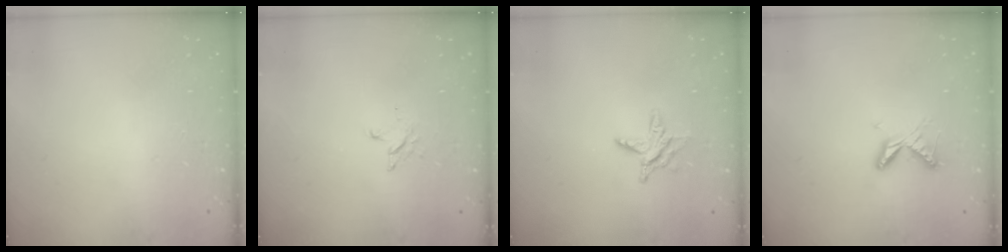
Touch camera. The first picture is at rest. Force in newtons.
{"total": 2.6, "press": 2.6, "slide": 0.3}
{"total": 6.3, "press": 6.3, "slide": 0.5}
{"total": 6.3, "press": 6.2, "slide": 0.7}